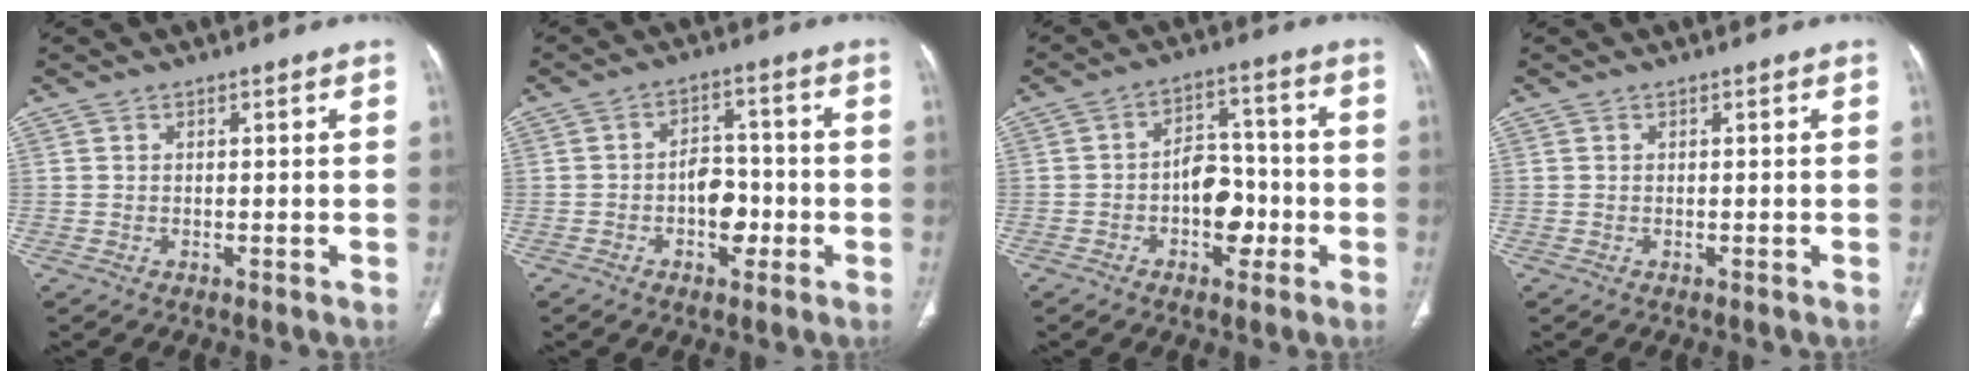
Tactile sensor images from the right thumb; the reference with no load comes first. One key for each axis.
{"total": 6.6, "fx": -1.9, "fy": 4.4, "fz": 4.6, "tx": -0.041, "ty": 0.025, "tz": -0.034}
{"total": 8.6, "fx": -2.4, "fy": 5.6, "fz": 6.1, "tx": -0.057, "ty": 0.033, "tz": -0.042}
{"total": 0.0}